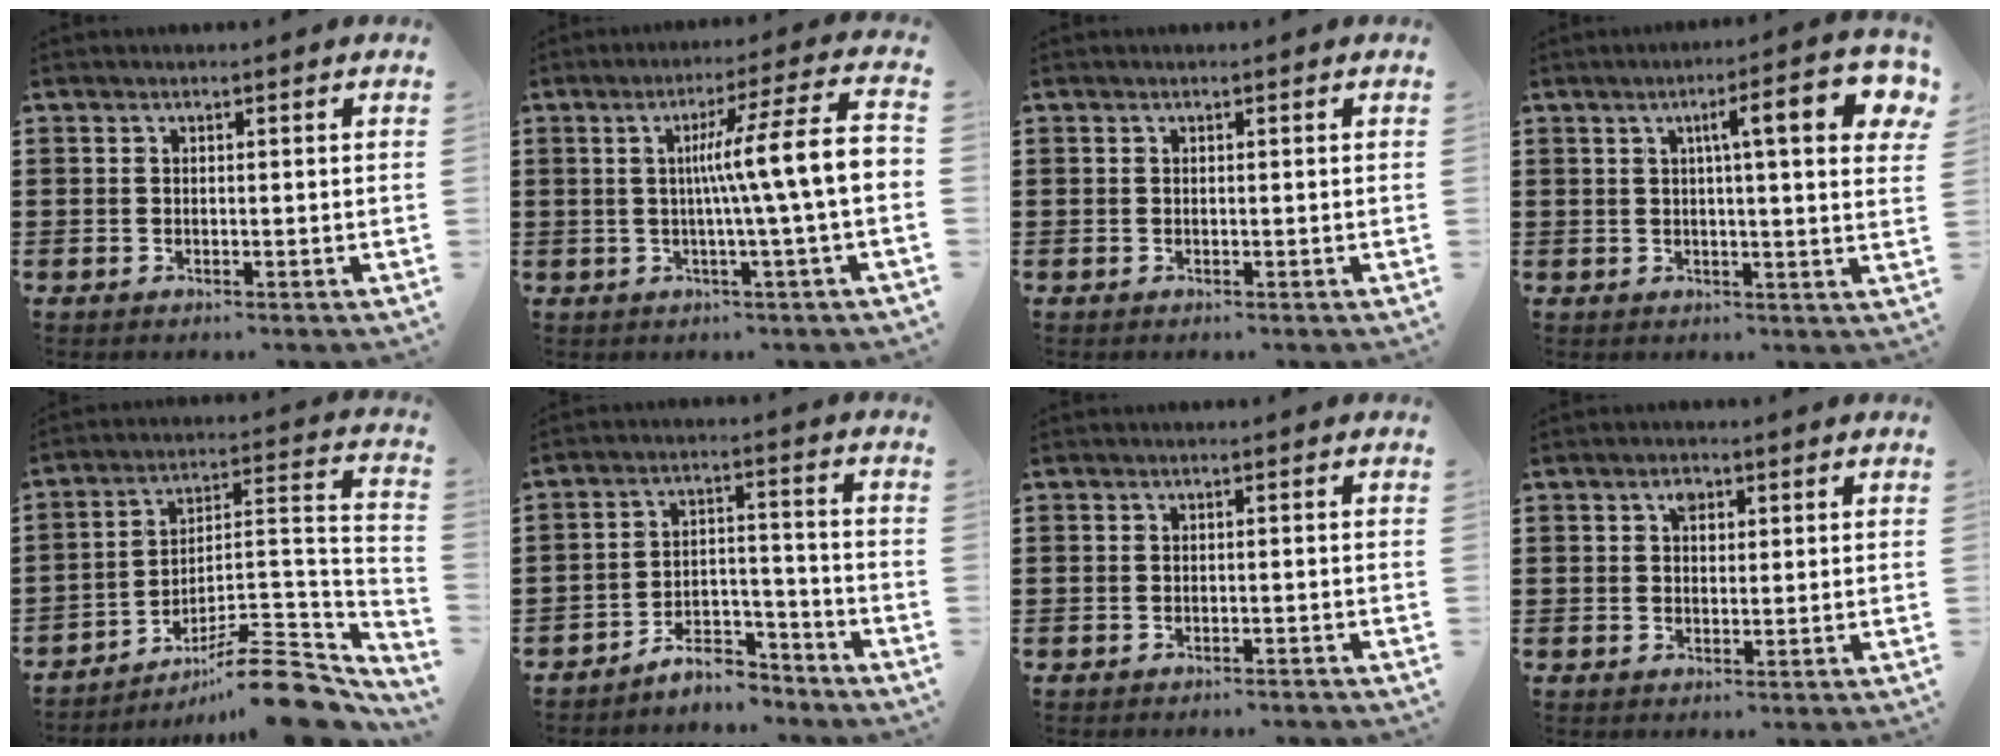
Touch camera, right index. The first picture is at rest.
{"total": 10.9, "force": [0.4, -0.2, 10.9], "torque": [-0.183, -0.011, -0.004]}
{"total": 0.0}
{"total": 9.4, "force": [3.3, 1.6, 8.6], "torque": [-0.138, -0.001, 0.046]}
{"total": 11.5, "force": [-8.9, 2.1, 7.0], "torque": [-0.096, 0.029, -0.167]}
{"total": 6.2, "force": [-5.8, 1.5, 1.7], "torque": [-0.023, 0.018, -0.110]}
{"total": 0.9, "force": [-0.9, -0.1, 0.2], "torque": [-0.005, 0.001, -0.018]}
{"total": 2.2, "force": [0.9, 1.3, 1.5], "torque": [-0.025, 0.003, 0.014]}